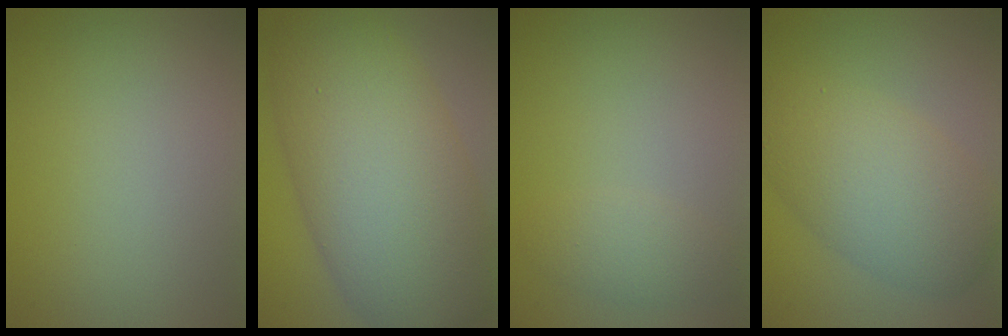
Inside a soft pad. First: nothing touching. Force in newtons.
{"total": 12.2, "press": 12.2, "slide": 0.4}
{"total": 1.7, "press": 1.7, "slide": 0.1}
{"total": 6.4, "press": 6.4, "slide": 0.3}